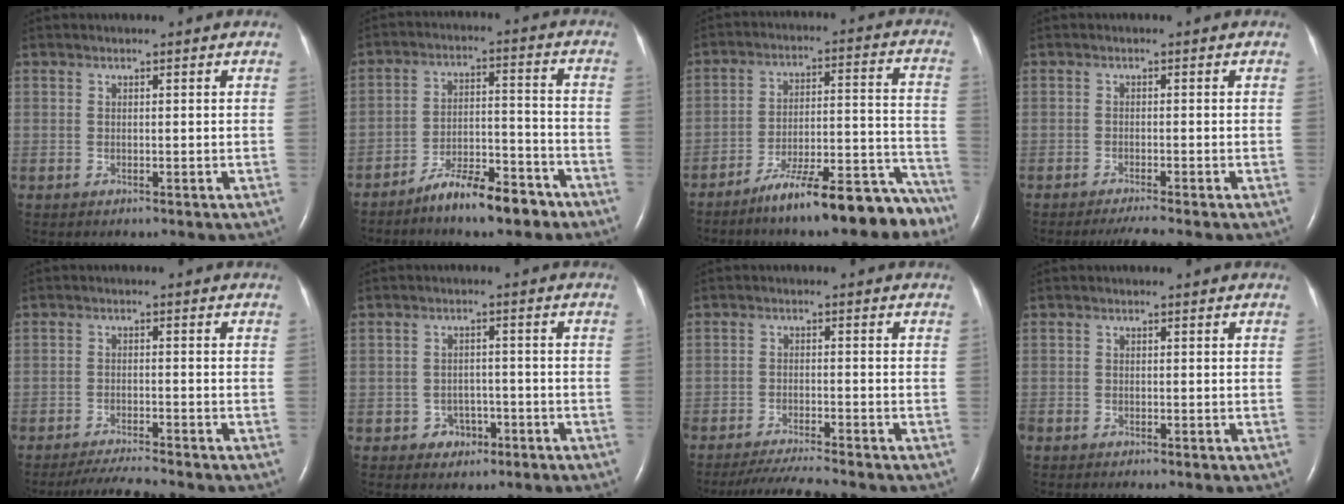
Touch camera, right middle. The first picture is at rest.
{"total": 9.4, "force": [-7.3, 2.4, 5.4], "torque": [-0.088, 0.009, -0.122]}
{"total": 15.7, "force": [-12.5, 3.1, 9.0], "torque": [-0.109, 0.046, -0.197]}
{"total": 3.0, "force": [-2.6, -0.7, 1.5], "torque": [-0.029, -0.009, -0.045]}
{"total": 4.9, "force": [-4.6, -0.7, 1.5], "torque": [-0.028, -0.020, -0.080]}
{"total": 3.1, "force": [-1.7, 2.5, 0.7], "torque": [-0.002, 0.012, -0.019]}
{"total": 6.5, "force": [-6.0, -0.8, 2.3], "torque": [-0.036, -0.022, -0.104]}
{"total": 1.3, "force": [-1.2, 0.3, 0.5], "torque": [-0.011, -0.003, -0.019]}